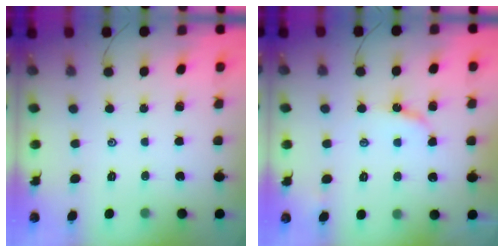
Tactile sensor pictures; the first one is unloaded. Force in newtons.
{"total": 5.3, "press": 5.3, "slide": 0.5}